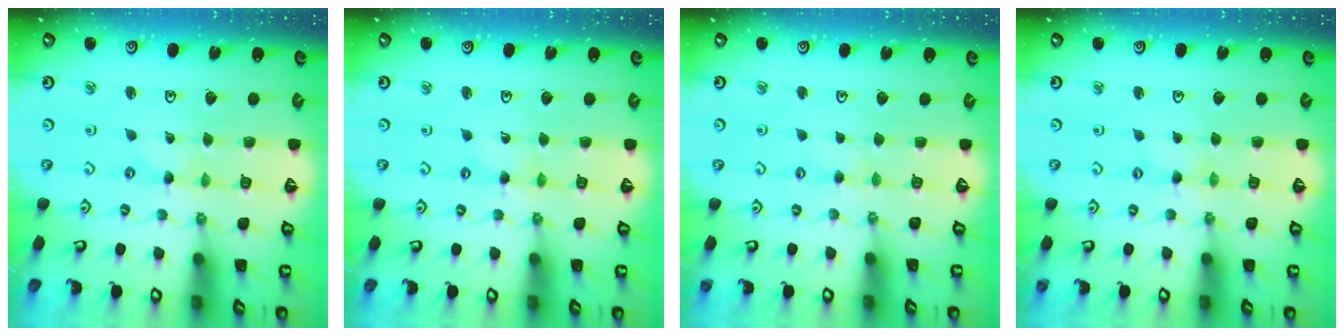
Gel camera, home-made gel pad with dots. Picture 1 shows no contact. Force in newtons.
{"total": 0.0}
{"total": 2.4, "press": 2.4, "slide": 0.4}
{"total": 0.0}